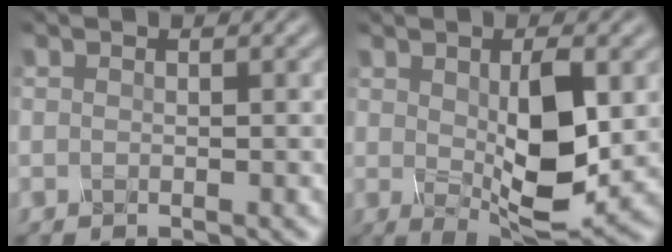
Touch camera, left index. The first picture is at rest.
{"total": 6.4, "force": [0.3, 2.3, 6.0], "torque": [-0.114, -0.009, 0.016]}